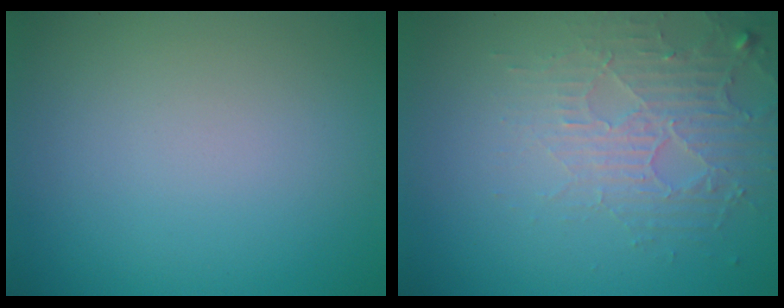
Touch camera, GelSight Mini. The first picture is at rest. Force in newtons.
{"total": 3.8, "press": 2.9, "slide": 2.4}